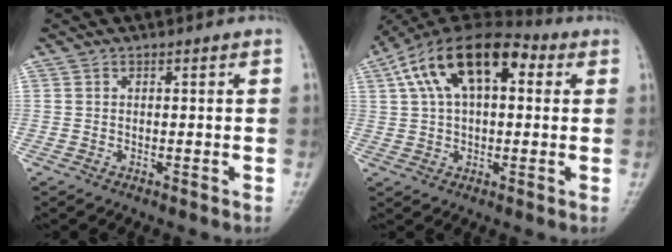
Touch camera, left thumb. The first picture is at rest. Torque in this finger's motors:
{"motor_torque": [-0.57, 1.93, 1.85, -0.81, 0.22]}